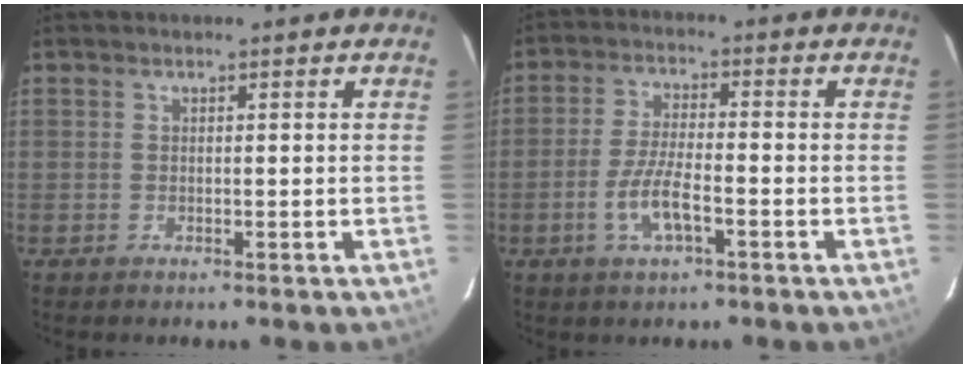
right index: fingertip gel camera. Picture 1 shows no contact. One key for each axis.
{"total": 7.0, "fx": -3.0, "fy": 1.9, "fz": 6.0, "tx": -0.126, "ty": -0.004, "tz": -0.057}